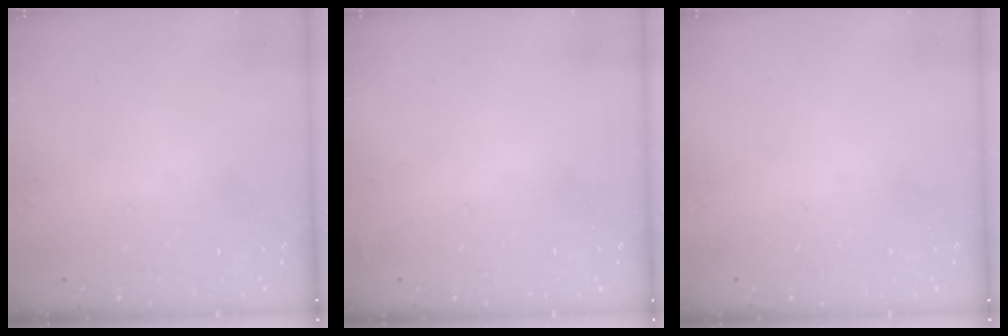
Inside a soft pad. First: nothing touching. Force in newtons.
{"total": 2.3, "press": 2.2, "slide": 0.8}
{"total": 0.0}